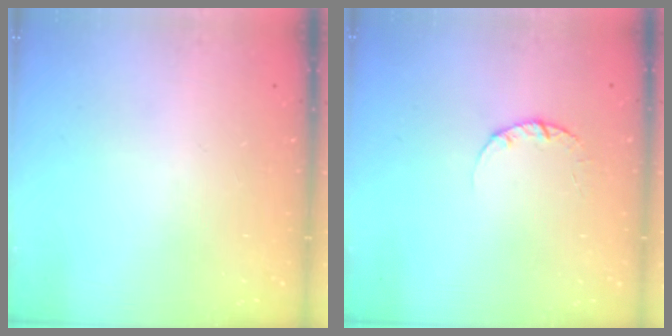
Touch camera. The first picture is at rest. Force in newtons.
{"total": 2.4, "press": 2.3, "slide": 0.3}